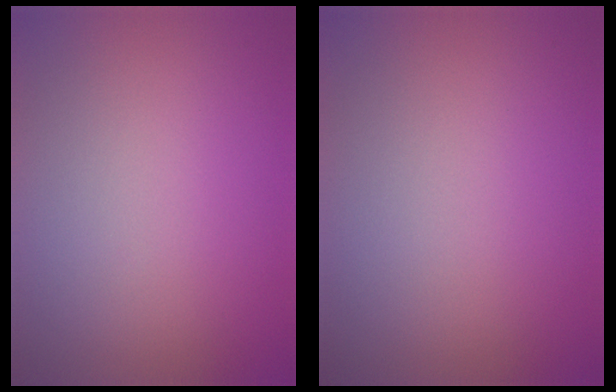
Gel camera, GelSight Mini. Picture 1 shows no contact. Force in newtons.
{"total": 0.0}